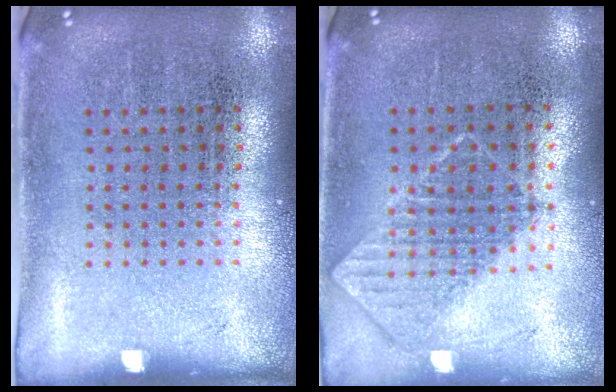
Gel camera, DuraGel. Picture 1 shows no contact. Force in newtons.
{"total": 0.7, "press": 0.7, "slide": 0.1}